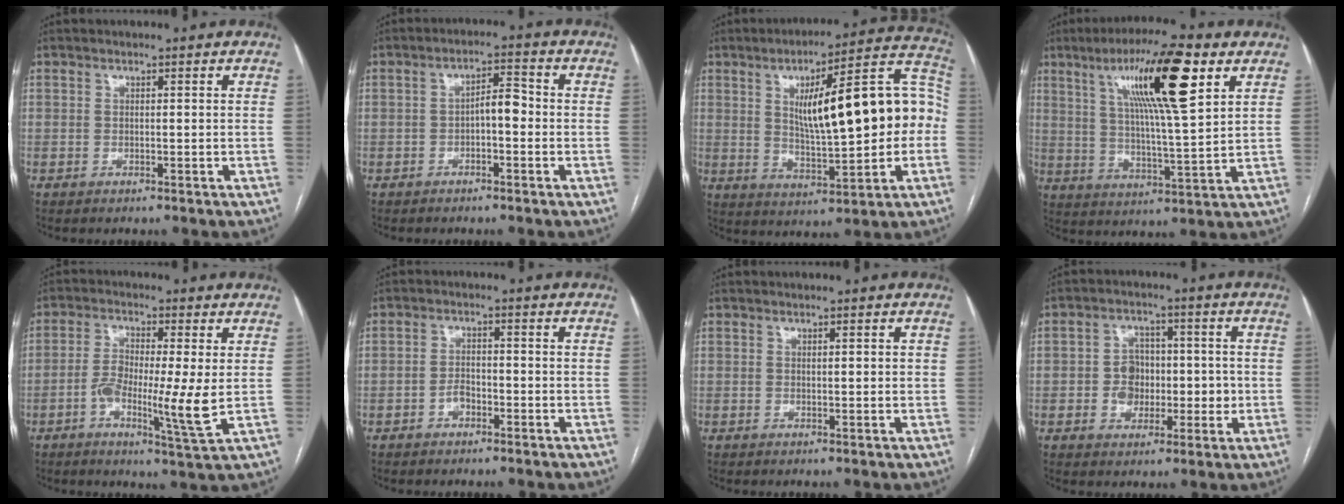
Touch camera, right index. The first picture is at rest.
{"total": 4.1, "force": [-0.7, 1.5, 3.7], "torque": [-0.059, 0.018, -0.012]}
{"total": 19.8, "force": [1.7, 4.5, 19.2], "torque": [-0.279, 0.041, 0.031]}
{"total": 16.2, "force": [7.5, 1.2, 14.3], "torque": [-0.249, 0.013, 0.121]}
{"total": 8.8, "force": [-1.5, 0.5, 8.6], "torque": [-0.155, -0.010, -0.031]}
{"total": 2.3, "force": [-1.4, 1.4, 1.2], "torque": [-0.018, 0.006, -0.026]}
{"total": 1.2, "force": [0.3, 0.3, 1.1], "torque": [-0.018, 0.001, 0.003]}
{"total": 6.4, "force": [-0.6, 5.3, 3.4], "torque": [-0.049, 0.022, -0.007]}